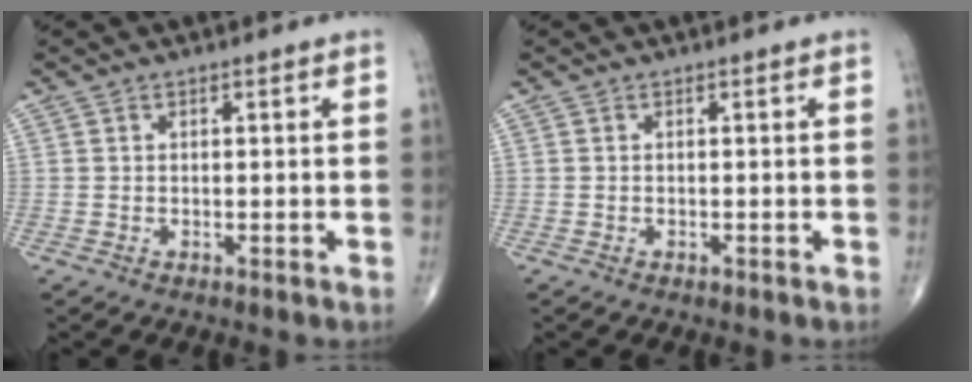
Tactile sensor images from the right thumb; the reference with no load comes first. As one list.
[{"total": 0.0}]